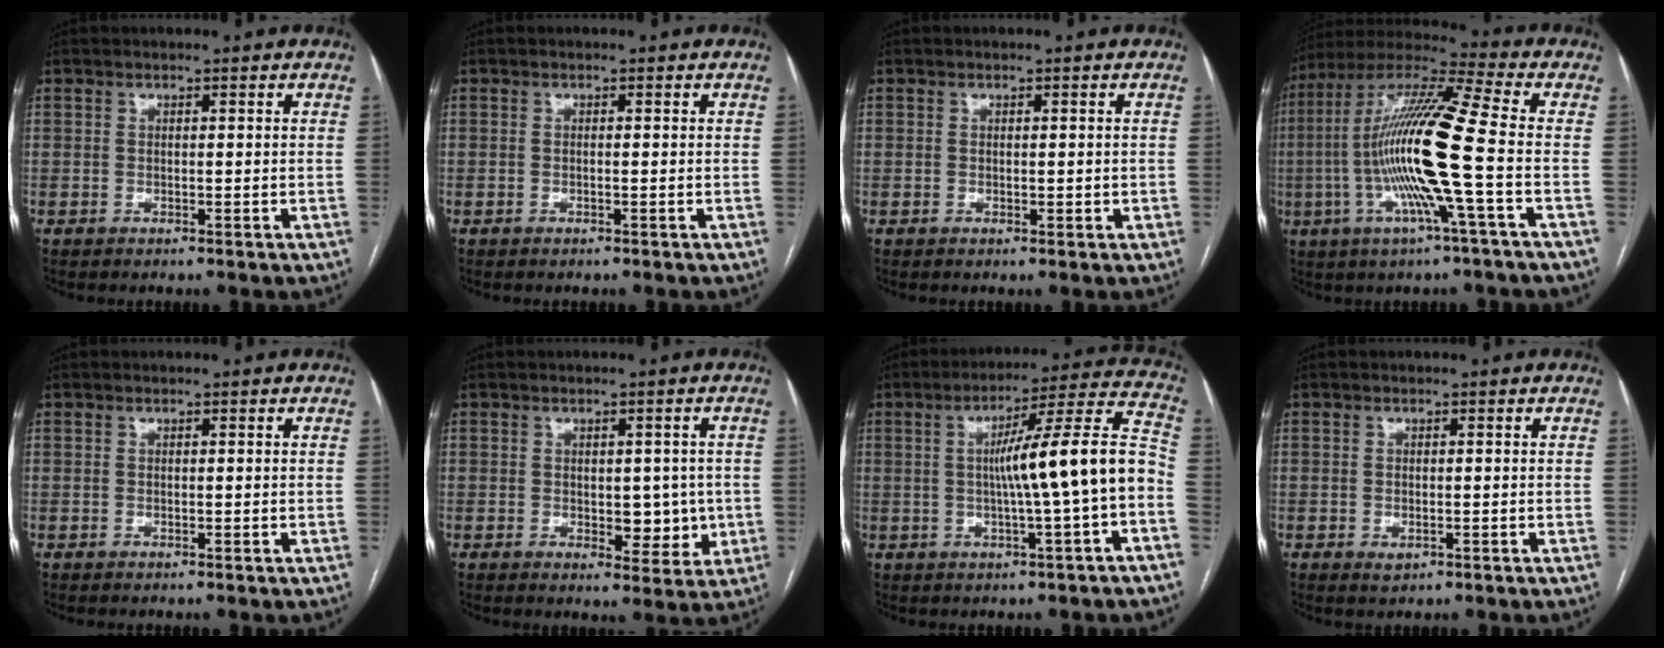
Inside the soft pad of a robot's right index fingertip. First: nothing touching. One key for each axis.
{"total": 0.0}
{"total": 1.0, "fx": 0.0, "fy": 0.6, "fz": 0.8, "tx": -0.012, "ty": 0.000, "tz": 0.003}
{"total": 16.9, "fx": -3.0, "fy": -0.5, "fz": 16.7, "tx": -0.327, "ty": -0.001, "tz": -0.070}
{"total": 0.0}
{"total": 6.0, "fx": -0.3, "fy": 3.5, "fz": 4.8, "tx": -0.050, "ty": 0.002, "tz": 0.006}
{"total": 13.9, "fx": -1.6, "fy": -0.5, "fz": 13.8, "tx": -0.198, "ty": 0.026, "tz": -0.027}
{"total": 1.3, "fx": -0.5, "fy": 0.8, "fz": 0.9, "tx": -0.011, "ty": -0.002, "tz": -0.001}